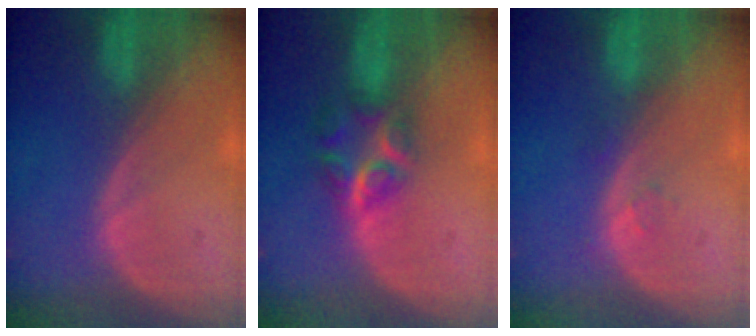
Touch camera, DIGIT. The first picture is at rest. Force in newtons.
{"total": 6.1, "press": 5.5, "slide": 2.6}
{"total": 1.1, "press": 1.0, "slide": 0.1}